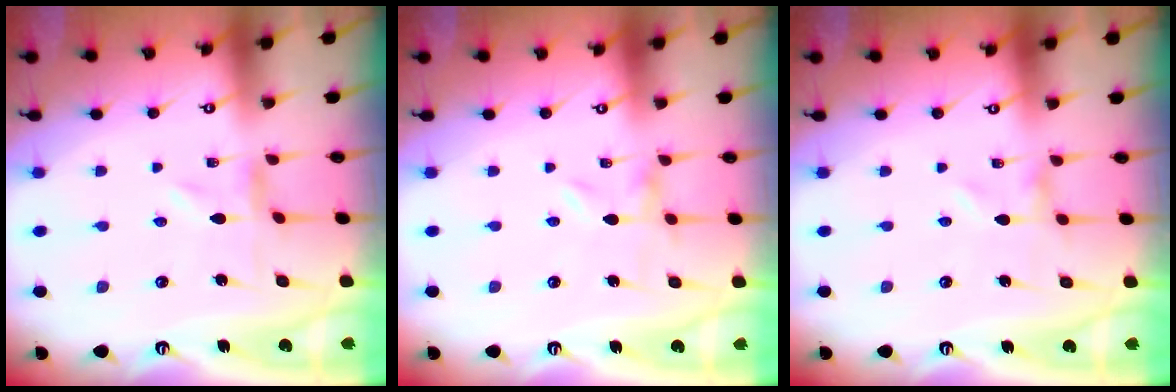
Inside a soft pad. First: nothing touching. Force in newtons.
{"total": 0.0}
{"total": 0.0}